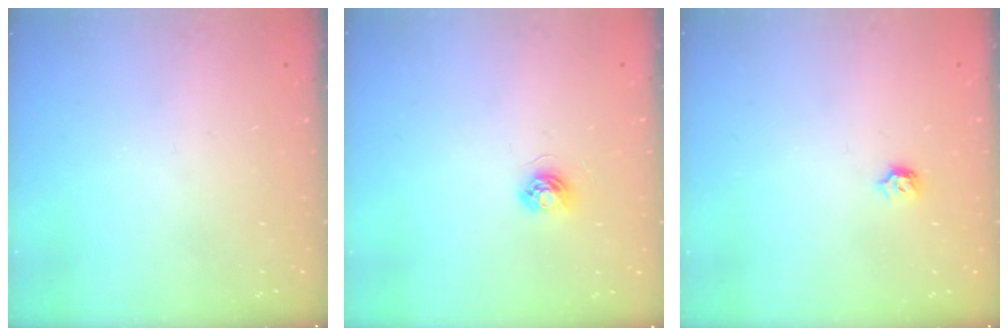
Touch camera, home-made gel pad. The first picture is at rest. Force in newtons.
{"total": 4.4, "press": 4.4, "slide": 0.5}
{"total": 4.4, "press": 4.3, "slide": 0.8}